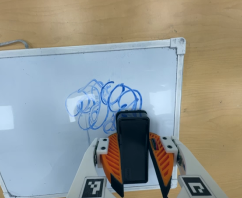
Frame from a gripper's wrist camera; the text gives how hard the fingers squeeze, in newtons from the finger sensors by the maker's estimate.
{"total": 13.5, "left": 14.6, "right": 12.4}